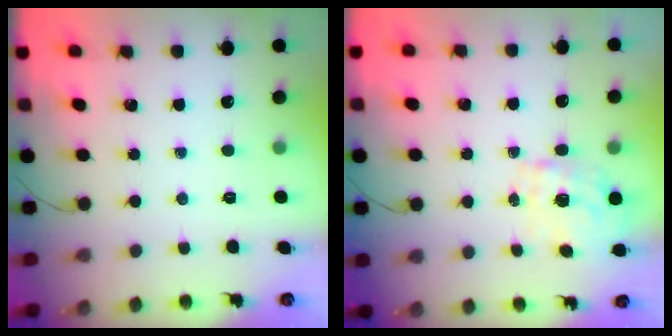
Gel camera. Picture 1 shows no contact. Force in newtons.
{"total": 0.9, "press": 0.7, "slide": 0.6}